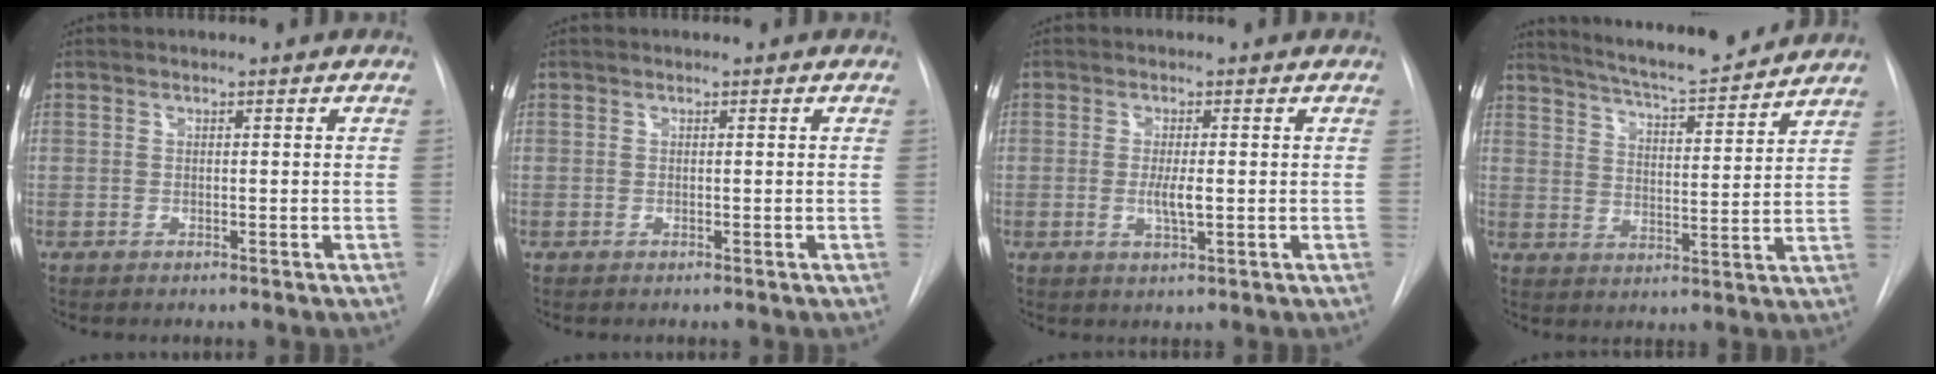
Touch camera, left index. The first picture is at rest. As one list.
[{"total": 0.0}, {"total": 2.9, "force": [-0.9, 0.5, 2.7], "torque": [-0.052, -0.009, -0.014]}, {"total": 14.1, "force": [12.9, 1.3, 5.6], "torque": [-0.093, -0.008, 0.186]}]